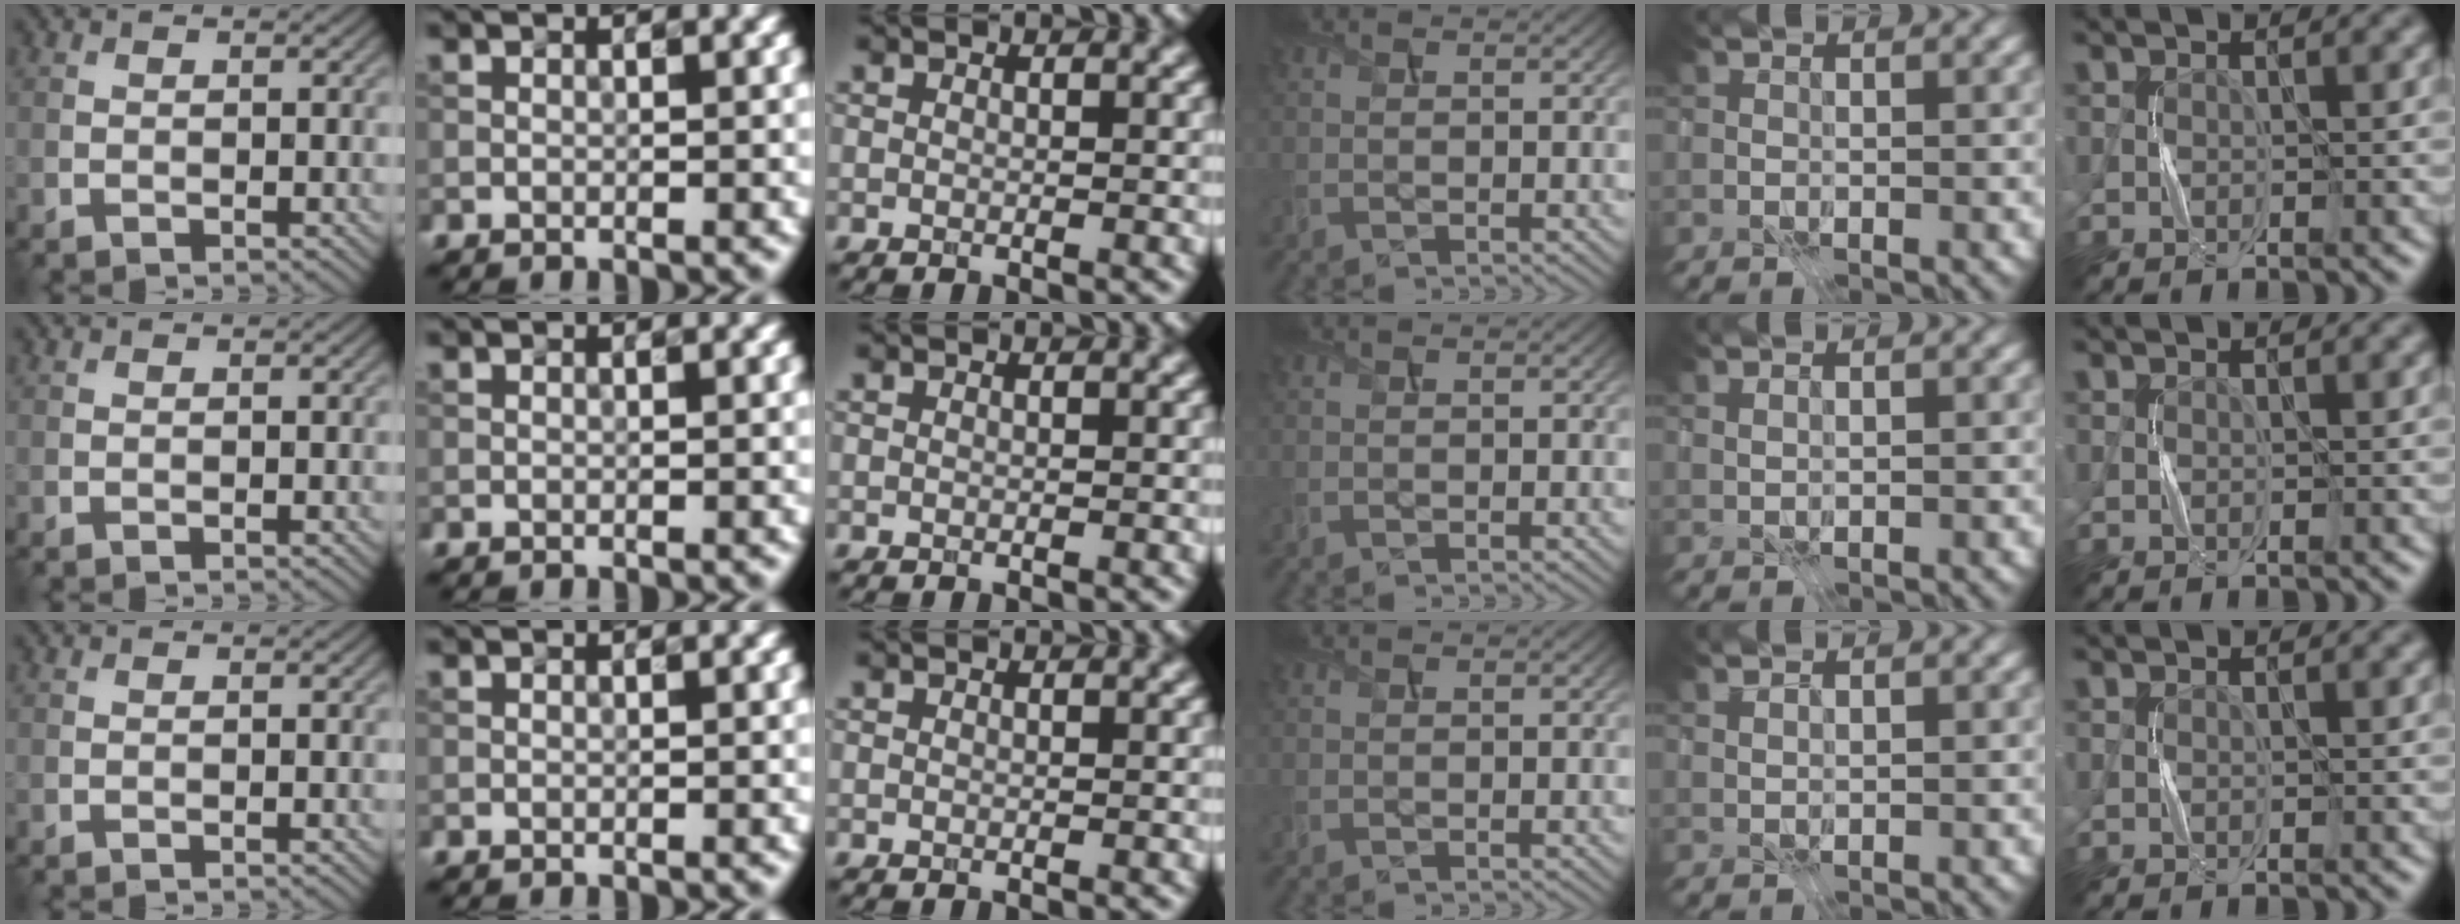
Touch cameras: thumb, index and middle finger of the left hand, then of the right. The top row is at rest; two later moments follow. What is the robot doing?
{"motion": "press", "object": "sticky note"}